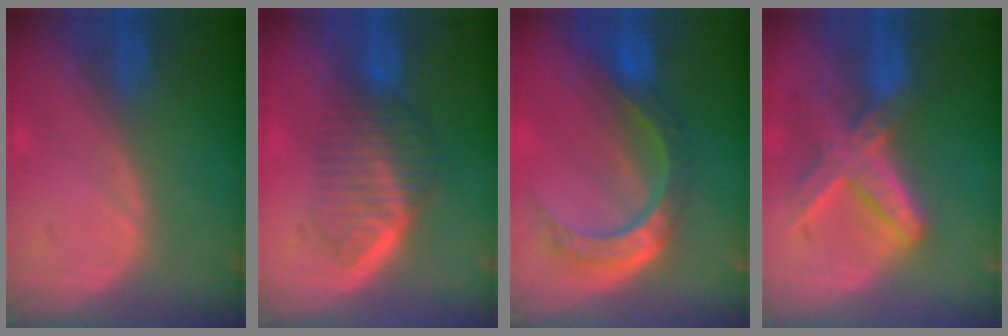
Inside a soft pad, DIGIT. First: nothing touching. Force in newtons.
{"total": 6.5, "press": 5.9, "slide": 2.9}
{"total": 8.8, "press": 7.4, "slide": 4.9}
{"total": 8.2, "press": 7.1, "slide": 4.1}